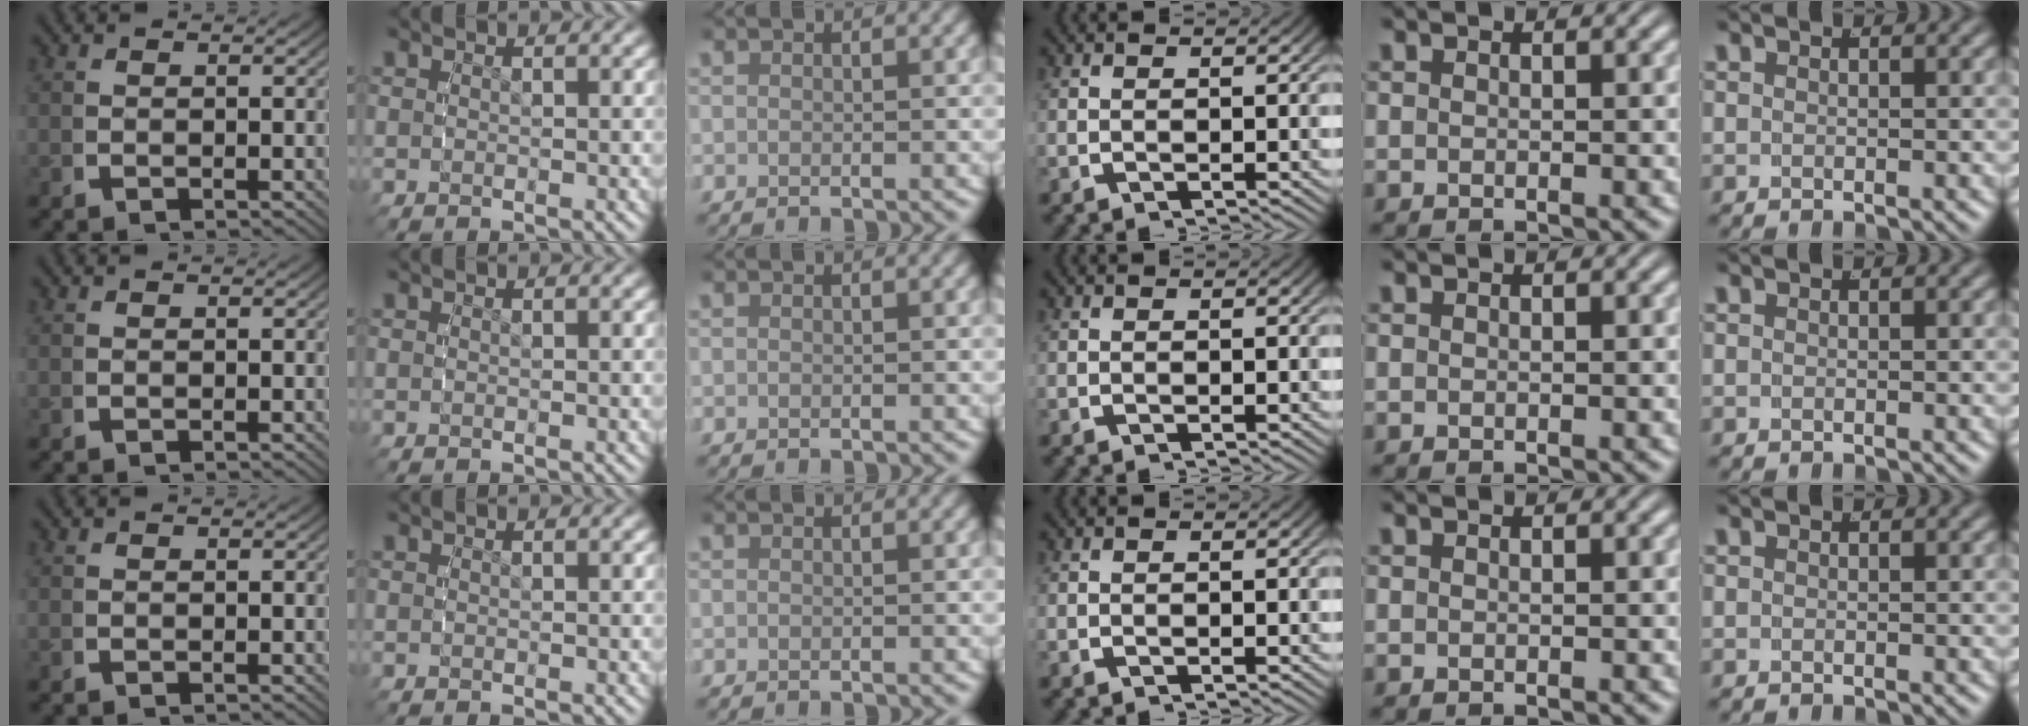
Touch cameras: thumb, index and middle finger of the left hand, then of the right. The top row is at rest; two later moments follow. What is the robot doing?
{"motion": "reach", "object": "string"}